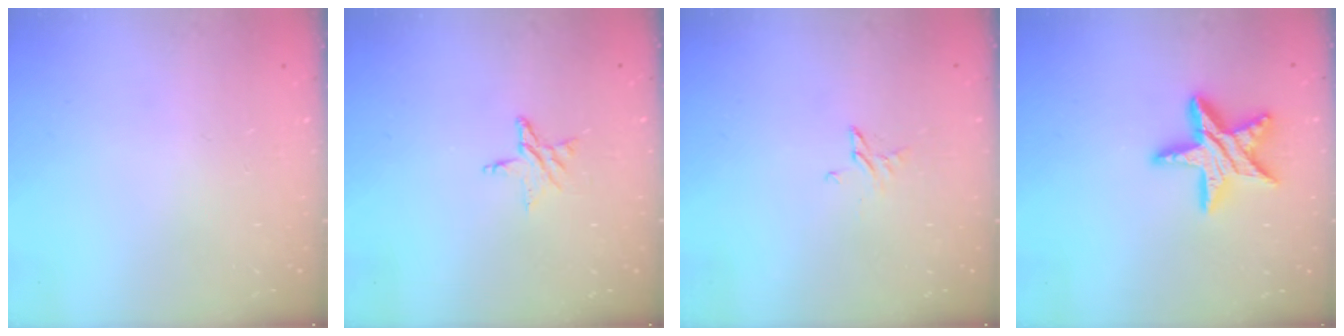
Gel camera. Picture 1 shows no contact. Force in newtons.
{"total": 5.2, "press": 5.2, "slide": 0.5}
{"total": 2.6, "press": 2.6, "slide": 0.3}
{"total": 15.4, "press": 15.4, "slide": 1.3}